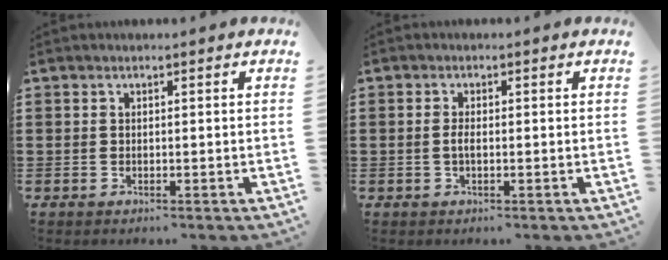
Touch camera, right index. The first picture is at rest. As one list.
[{"total": 1.6, "force": [-0.2, 0.6, 1.5], "torque": [-0.037, -0.003, -0.005]}]